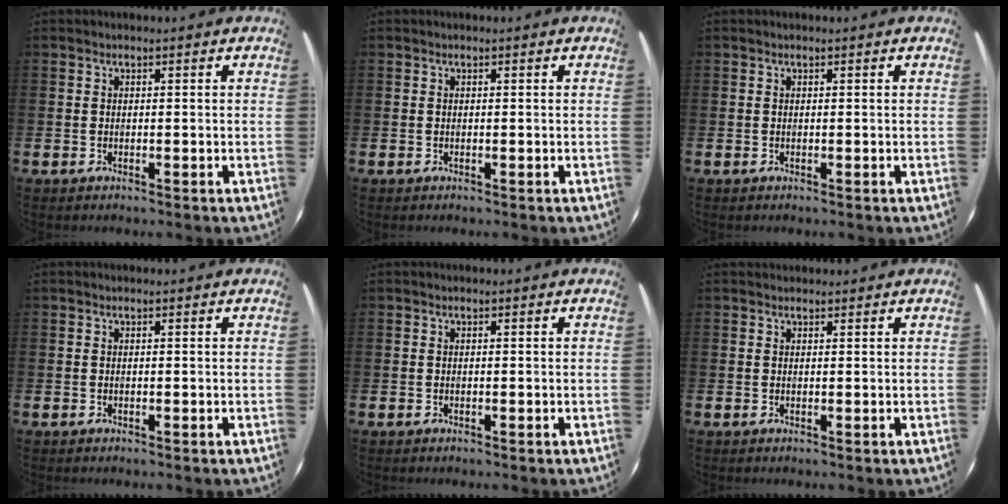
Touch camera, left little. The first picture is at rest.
{"total": 0.0}
{"total": 0.0}
{"total": 0.0}
{"total": 0.0}
{"total": 0.7, "force": [0.7, 0.2, -0.1], "torque": [0.009, -0.002, 0.012]}